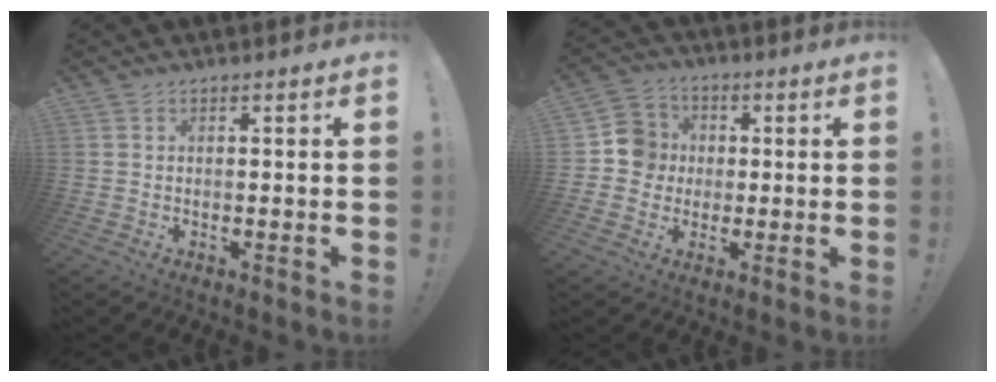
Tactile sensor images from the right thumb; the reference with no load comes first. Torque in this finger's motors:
{"motor_torque": [0.40, 0.27, 0.45, -0.39, -0.02]}